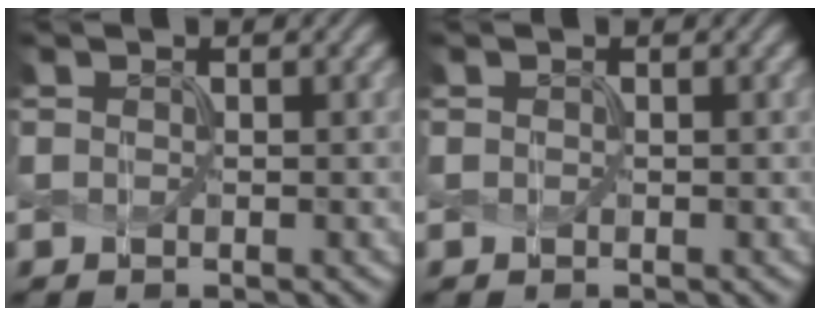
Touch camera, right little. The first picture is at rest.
{"total": 0.9, "force": [-0.4, -0.3, -0.7], "torque": [0.005, -0.001, 0.003]}